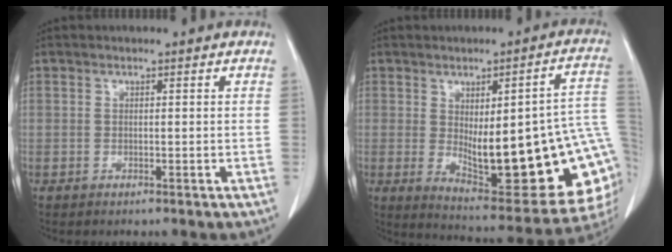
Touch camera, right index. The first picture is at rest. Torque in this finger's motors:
{"motor_torque": [1.70, -0.43, 0.51, 0.09]}